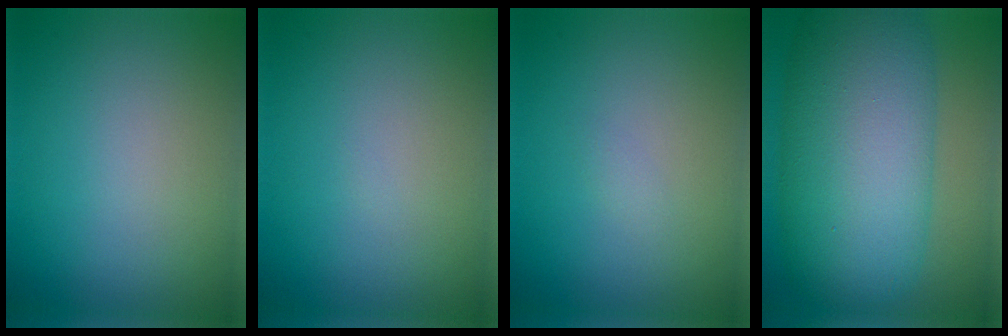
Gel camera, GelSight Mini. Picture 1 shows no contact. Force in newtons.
{"total": 0.0}
{"total": 0.5, "press": 0.5, "slide": 0.0}
{"total": 13.7, "press": 13.7, "slide": 0.2}